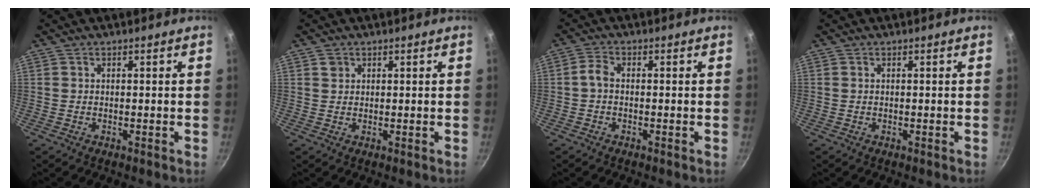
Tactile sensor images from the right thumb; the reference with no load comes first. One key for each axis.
{"total": 1.3, "fx": 0.6, "fy": 1.1, "fz": 0.4, "tx": -0.001, "ty": 0.002, "tz": 0.009}
{"total": 2.3, "fx": -0.6, "fy": 1.3, "fz": 1.8, "tx": -0.042, "ty": 0.013, "tz": -0.017}
{"total": 0.0}